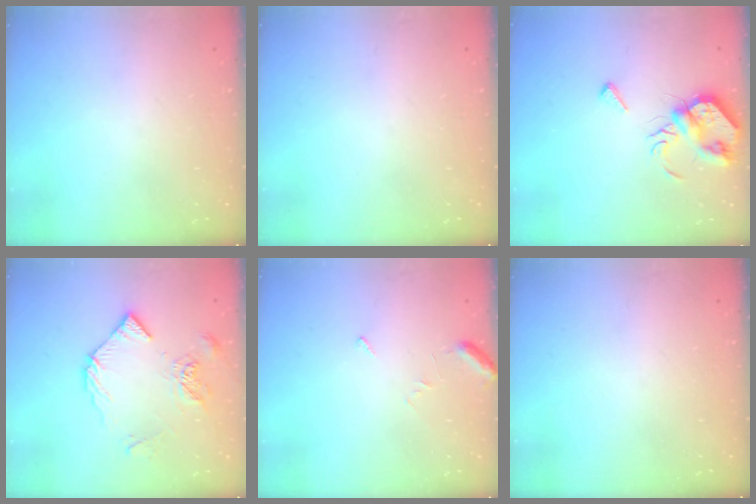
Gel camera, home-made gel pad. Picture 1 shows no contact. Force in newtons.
{"total": 0.0}
{"total": 8.4, "press": 8.3, "slide": 0.8}
{"total": 9.0, "press": 9.0, "slide": 0.9}
{"total": 5.1, "press": 5.1, "slide": 0.5}
{"total": 0.0}